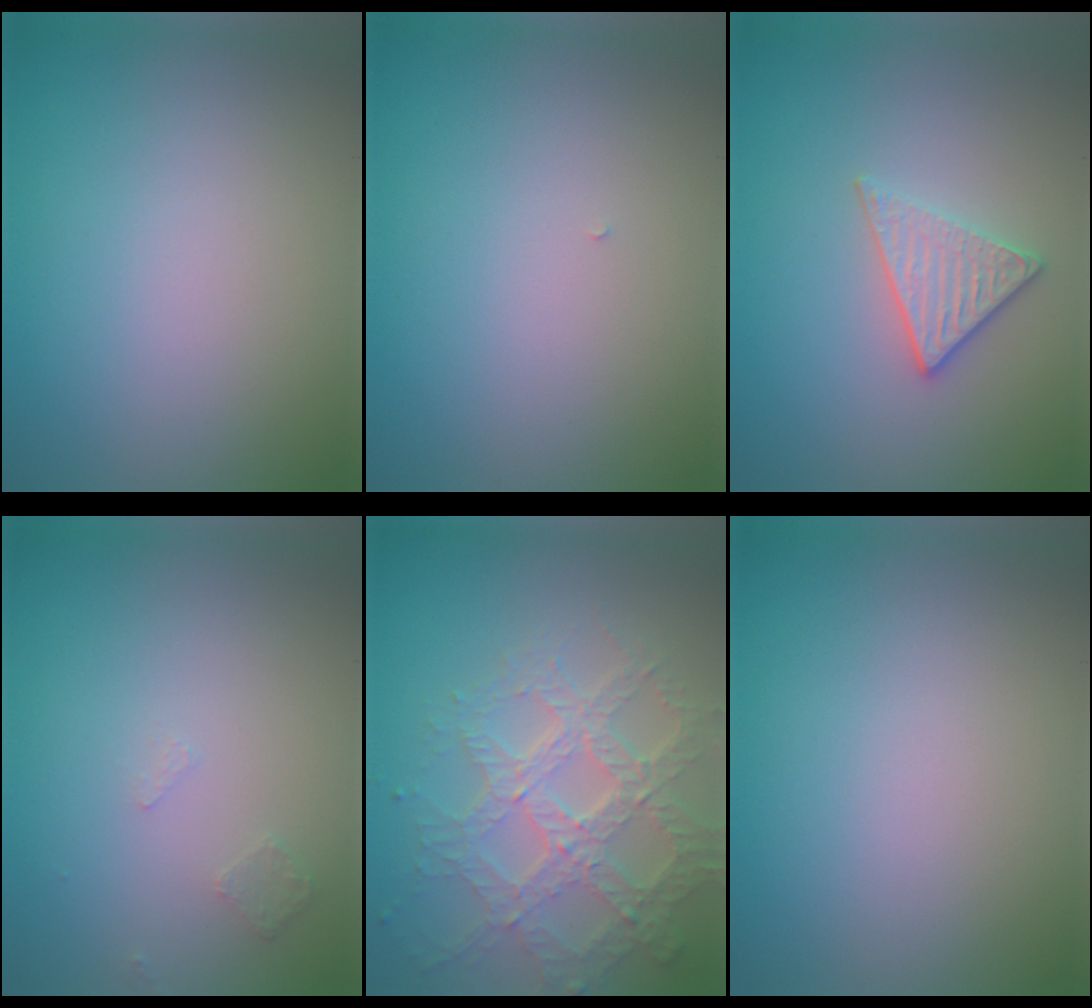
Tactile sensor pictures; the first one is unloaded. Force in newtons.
{"total": 0.0}
{"total": 2.7, "press": 2.5, "slide": 1.1}
{"total": 0.6, "press": 0.5, "slide": 0.4}
{"total": 6.6, "press": 4.7, "slide": 4.6}
{"total": 0.0}